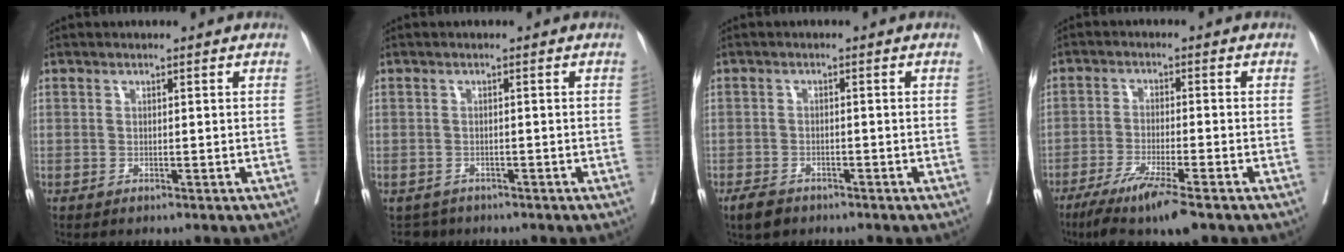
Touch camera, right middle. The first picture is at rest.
{"total": 2.4, "force": [-1.9, 1.5, -0.2], "torque": [0.001, 0.002, -0.031]}
{"total": 3.3, "force": [-2.5, 1.7, 1.3], "torque": [-0.025, -0.001, -0.039]}
{"total": 9.6, "force": [-6.7, 0.2, 6.8], "torque": [-0.118, -0.027, -0.110]}